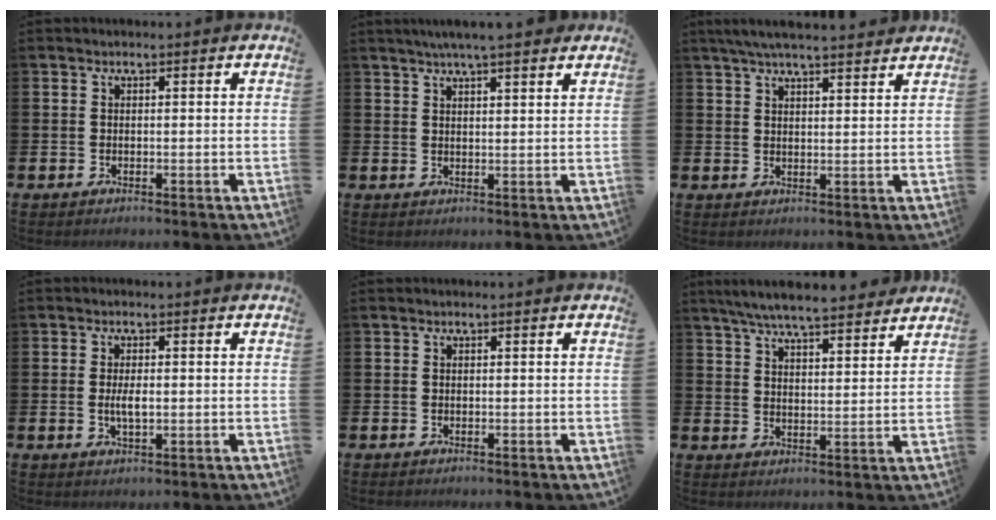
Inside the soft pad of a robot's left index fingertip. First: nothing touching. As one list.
[{"total": 4.5, "force": [4.1, -0.1, 1.7], "torque": [-0.036, -0.012, 0.072]}, {"total": 4.9, "force": [4.6, 0.3, 1.7], "torque": [-0.043, -0.011, 0.084]}, {"total": 2.8, "force": [-0.1, 1.1, 2.5], "torque": [-0.049, 0.001, -0.003]}, {"total": 0.0}, {"total": 6.9, "force": [6.5, 0.8, 2.1], "torque": [-0.060, -0.033, 0.117]}]